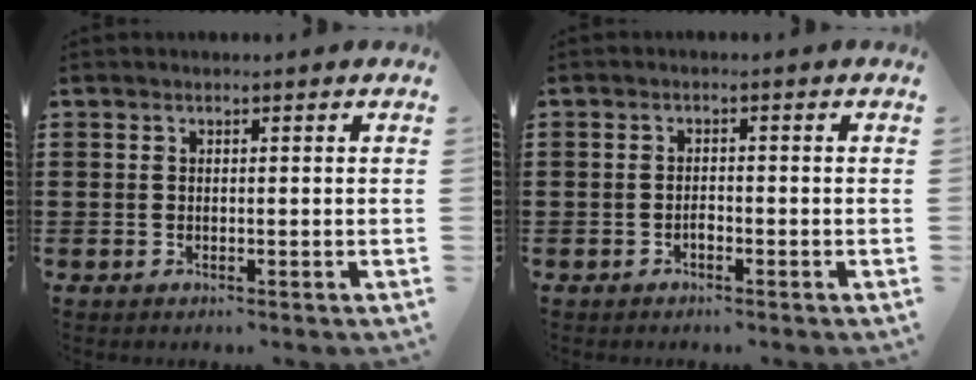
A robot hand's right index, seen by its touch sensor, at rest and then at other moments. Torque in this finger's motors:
{"motor_torque": [0.68, 0.64, 0.06, 0.00]}